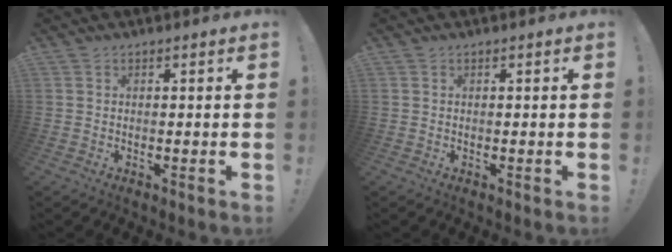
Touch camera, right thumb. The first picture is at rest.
{"total": 0.0}